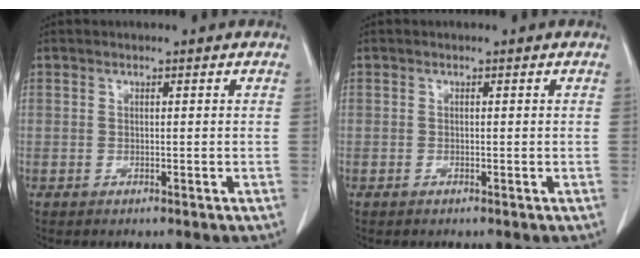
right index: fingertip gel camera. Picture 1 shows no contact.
{"total": 0.0}